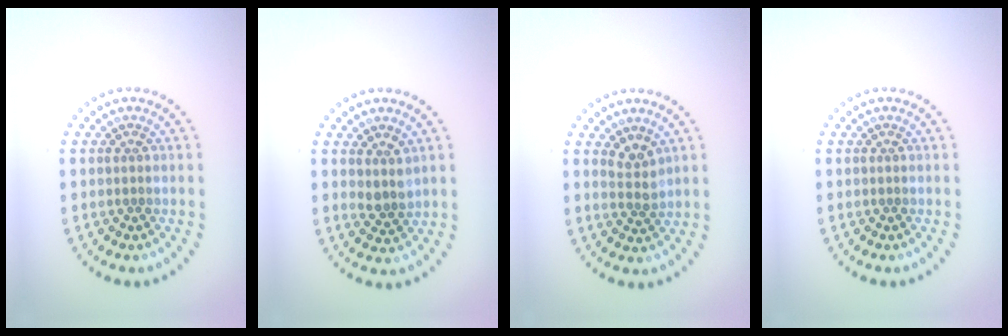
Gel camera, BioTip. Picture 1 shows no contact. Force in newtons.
{"total": 1.9, "press": 1.6, "slide": 0.9}
{"total": 1.8, "press": 1.3, "slide": 1.3}
{"total": 0.0}